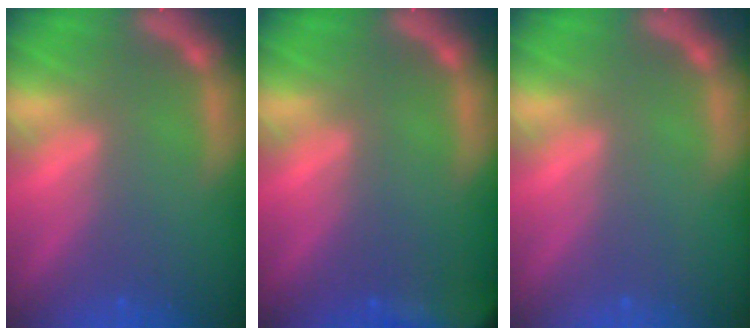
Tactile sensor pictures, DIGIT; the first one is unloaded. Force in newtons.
{"total": 8.5}
{"total": 0.0}